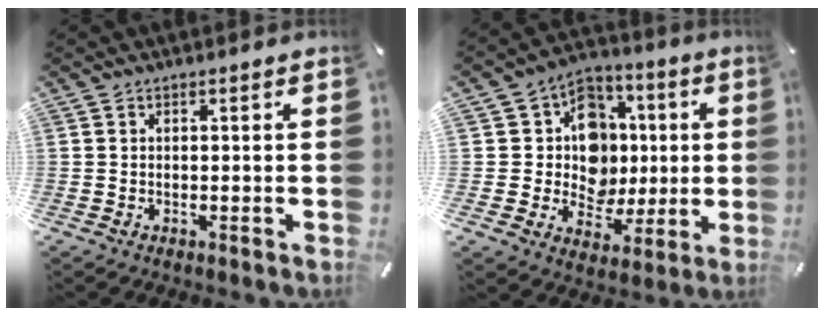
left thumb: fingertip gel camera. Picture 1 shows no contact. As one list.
[{"total": 13.3, "force": [0.5, 12.3, 5.2], "torque": [-0.070, -0.005, 0.020]}]